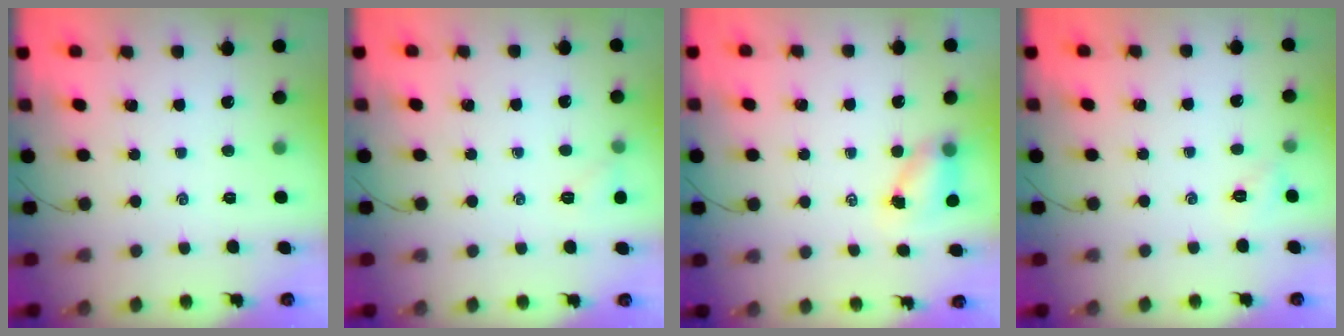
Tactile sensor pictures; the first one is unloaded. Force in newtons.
{"total": 4.8, "press": 4.6, "slide": 1.4}
{"total": 5.0, "press": 5.0, "slide": 0.7}
{"total": 2.6, "press": 2.6, "slide": 0.6}